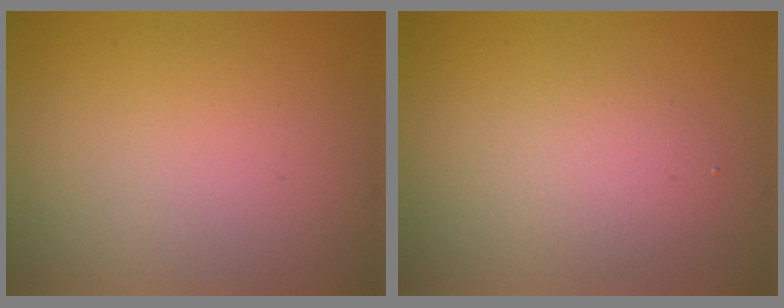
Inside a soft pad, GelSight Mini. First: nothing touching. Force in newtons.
{"total": 2.3, "press": 2.3, "slide": 0.1}